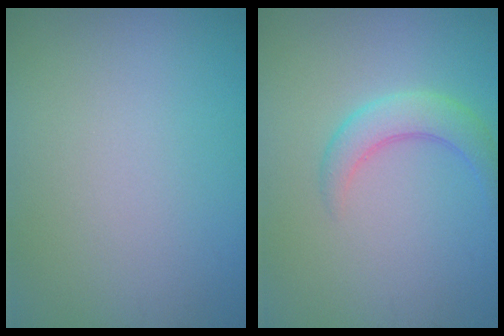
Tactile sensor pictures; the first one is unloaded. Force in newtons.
{"total": 2.9, "press": 2.9, "slide": 0.1}